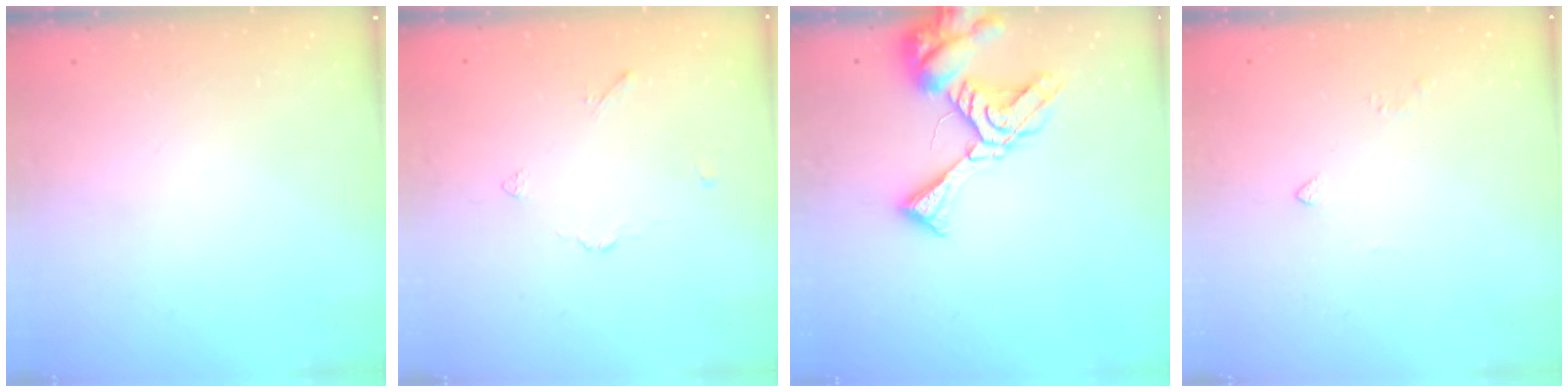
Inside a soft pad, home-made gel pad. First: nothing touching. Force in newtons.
{"total": 2.7, "press": 2.7, "slide": 0.5}
{"total": 13.9, "press": 13.8, "slide": 1.9}
{"total": 2.0, "press": 1.9, "slide": 0.5}